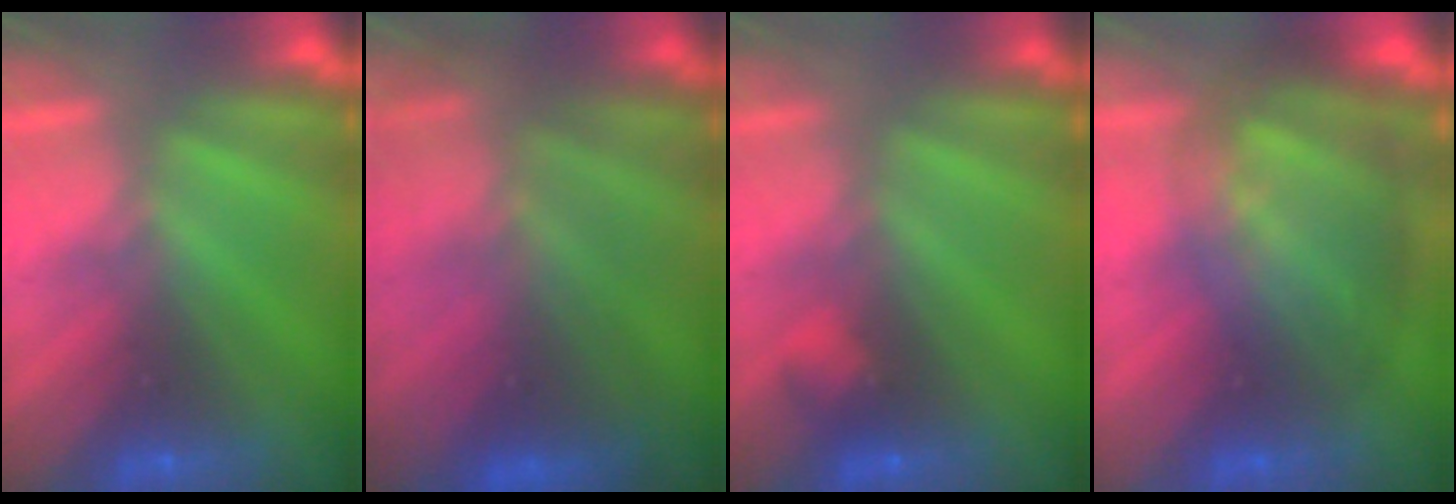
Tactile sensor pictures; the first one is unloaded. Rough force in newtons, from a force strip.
{"total": 5.6}
{"total": 2.2}
{"total": 6.9}